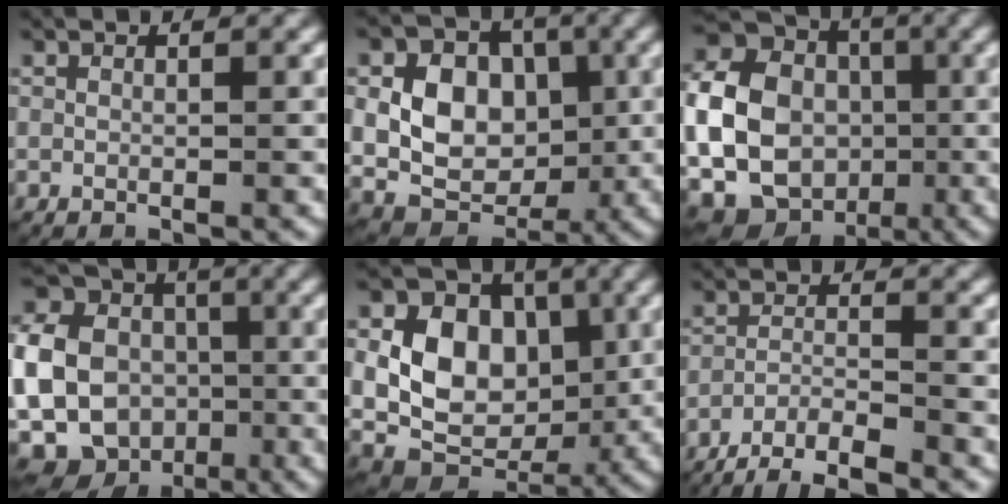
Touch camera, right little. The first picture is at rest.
{"total": 10.9, "force": [-0.3, 9.0, 6.3], "torque": [-0.127, -0.031, 0.002]}
{"total": 20.9, "force": [-4.6, 18.6, 8.3], "torque": [-0.216, -0.065, -0.083]}
{"total": 20.1, "force": [-6.7, 17.6, 6.9], "torque": [-0.194, -0.084, -0.114]}
{"total": 12.1, "force": [-0.1, 9.5, 7.5], "torque": [-0.149, -0.034, 0.010]}
{"total": 8.5, "force": [-7.9, 2.3, 2.3], "torque": [-0.035, -0.024, -0.126]}